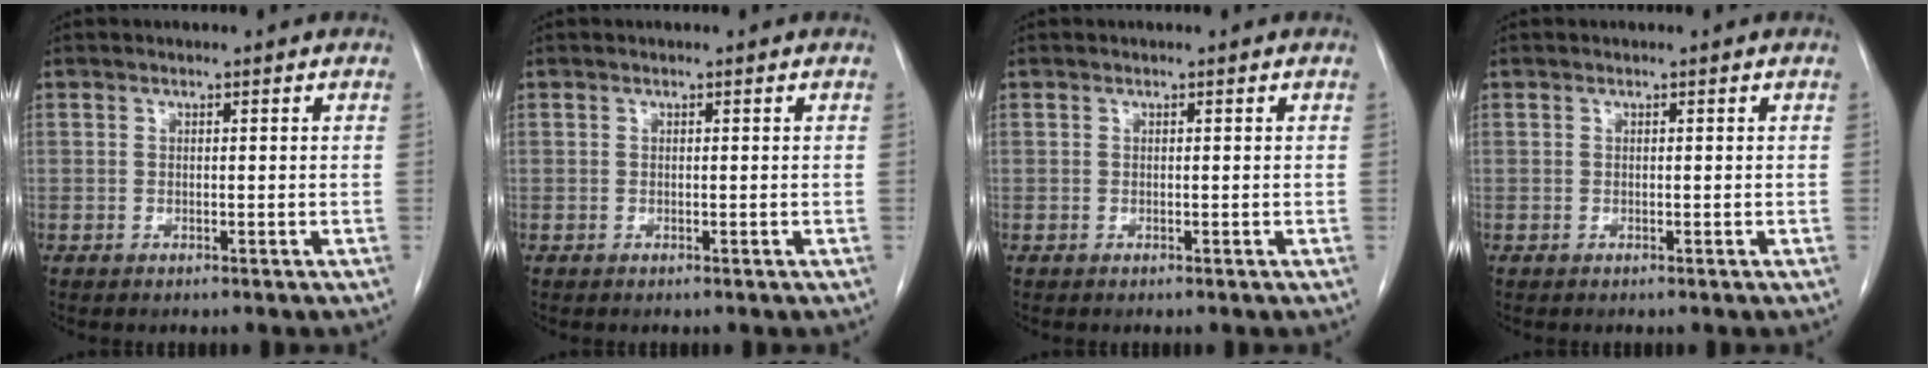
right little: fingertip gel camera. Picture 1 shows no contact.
{"total": 0.0}
{"total": 0.0}
{"total": 0.0}